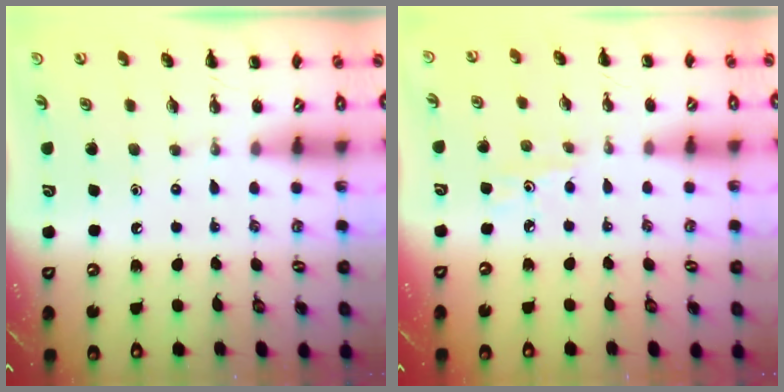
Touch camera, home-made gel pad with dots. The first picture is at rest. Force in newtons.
{"total": 4.0, "press": 3.7, "slide": 1.4}